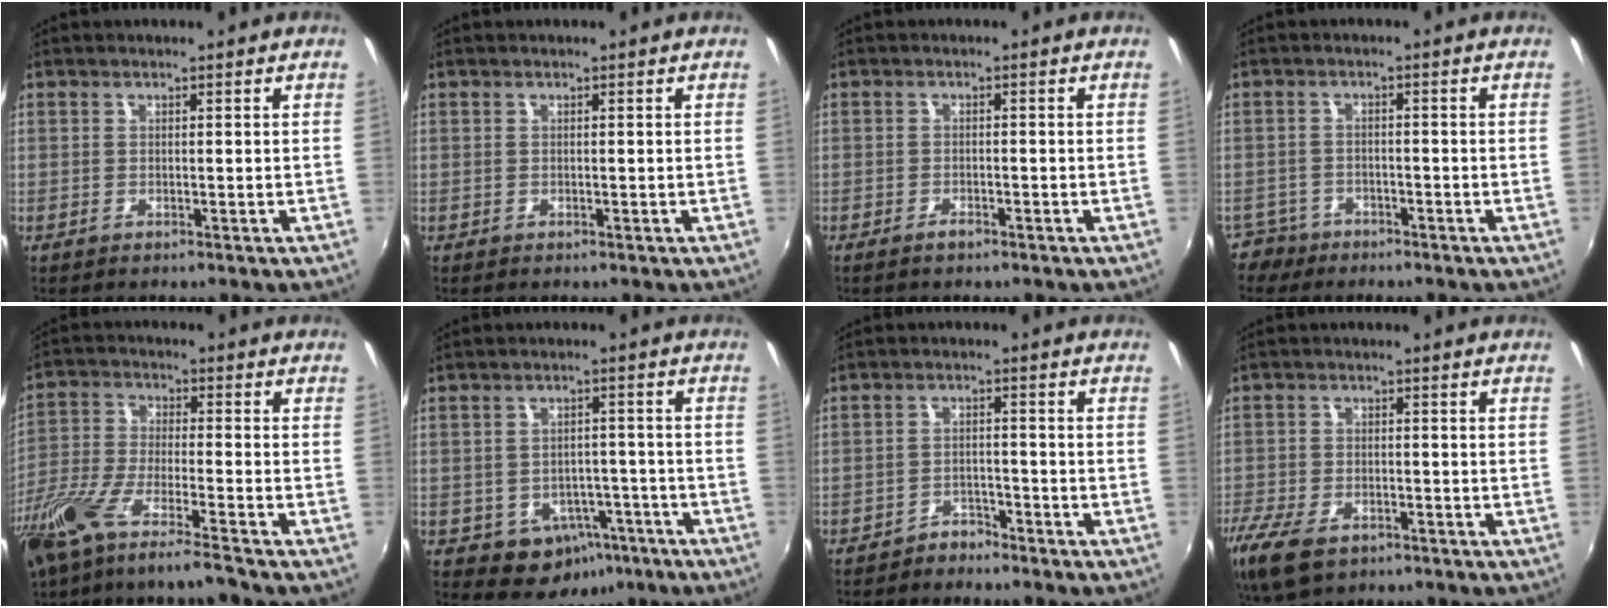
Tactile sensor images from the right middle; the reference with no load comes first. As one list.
[{"total": 0.0}, {"total": 1.7, "force": [-1.3, 0.5, 0.8], "torque": [-0.018, 0.000, -0.024]}, {"total": 4.7, "force": [-3.7, 3.0, 0.4], "torque": [-0.023, 0.007, -0.068]}, {"total": 13.9, "force": [-10.6, 1.5, 8.9], "torque": [-0.195, -0.037, -0.199]}, {"total": 8.5, "force": [-4.3, 6.6, 3.0], "torque": [-0.058, 0.023, -0.032]}, {"total": 3.2, "force": [-3.0, 1.1, 0.3], "torque": [-0.014, 0.006, -0.047]}, {"total": 12.5, "force": [-7.8, 6.5, 7.3], "torque": [-0.189, -0.036, -0.141]}]